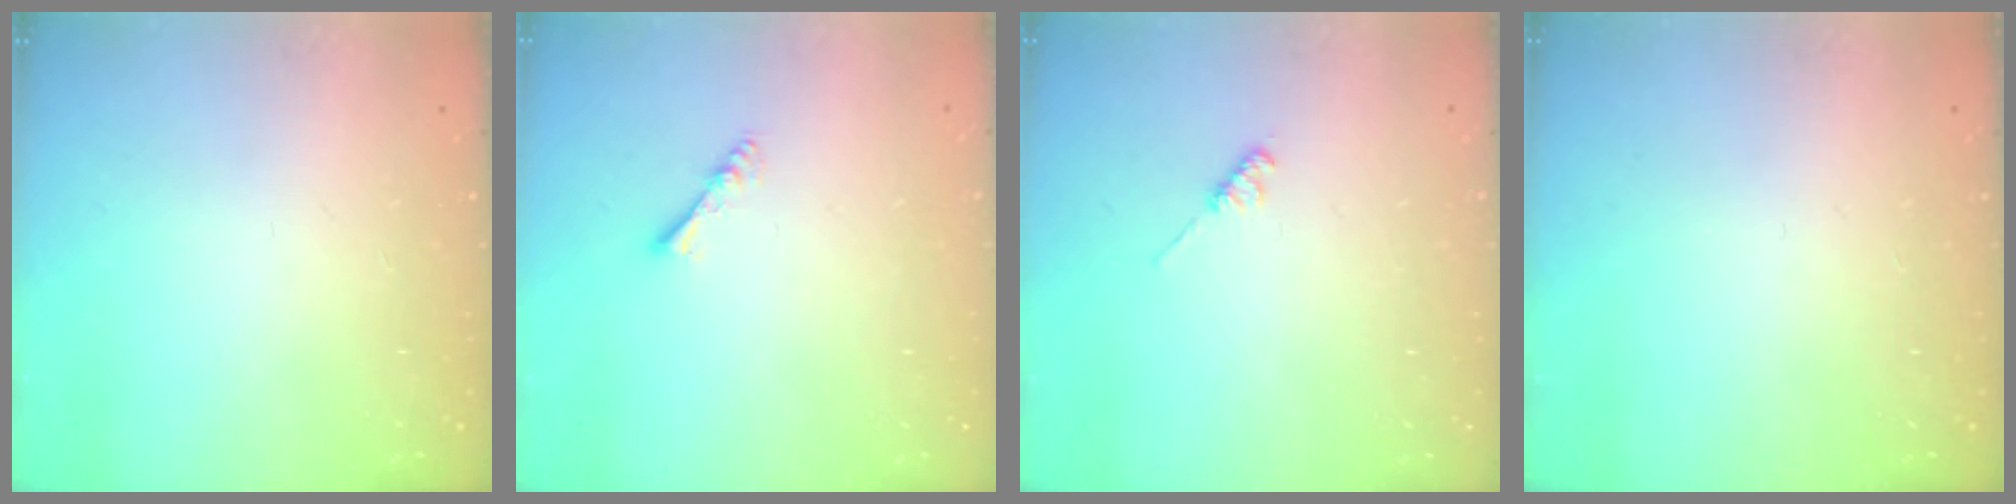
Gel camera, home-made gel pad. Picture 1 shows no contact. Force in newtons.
{"total": 2.9, "press": 2.8, "slide": 0.4}
{"total": 2.6, "press": 2.5, "slide": 0.4}
{"total": 0.0}